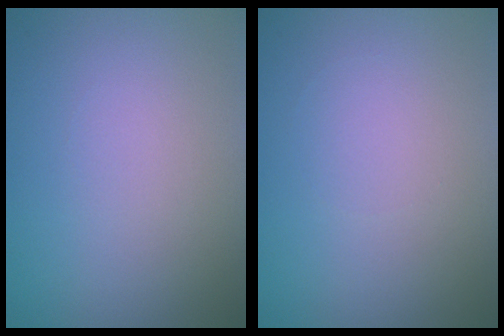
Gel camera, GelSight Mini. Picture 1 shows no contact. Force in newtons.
{"total": 0.0}